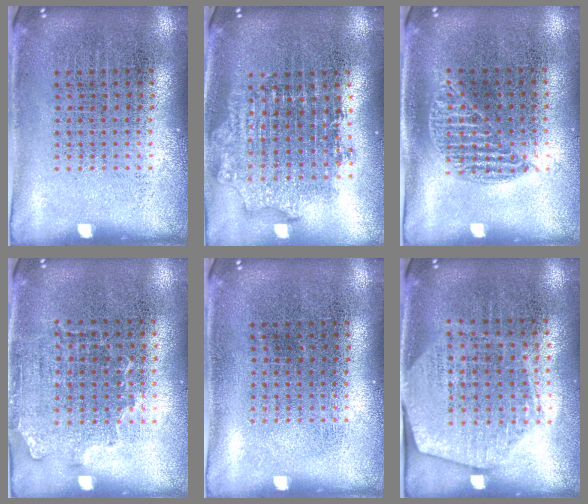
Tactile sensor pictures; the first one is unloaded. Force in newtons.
{"total": 1.8, "press": 1.4, "slide": 1.1}
{"total": 1.0, "press": 0.8, "slide": 0.5}
{"total": 1.4, "press": 1.1, "slide": 0.8}
{"total": 0.0}
{"total": 1.9, "press": 1.7, "slide": 0.9}